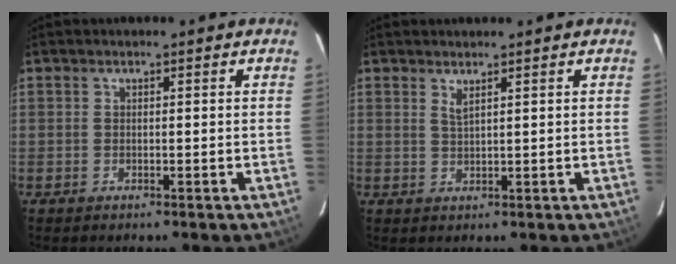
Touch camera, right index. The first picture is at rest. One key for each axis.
{"total": 1.5, "fx": 1.1, "fy": 0.0, "fz": 1.0, "tx": -0.021, "ty": -0.002, "tz": 0.019}